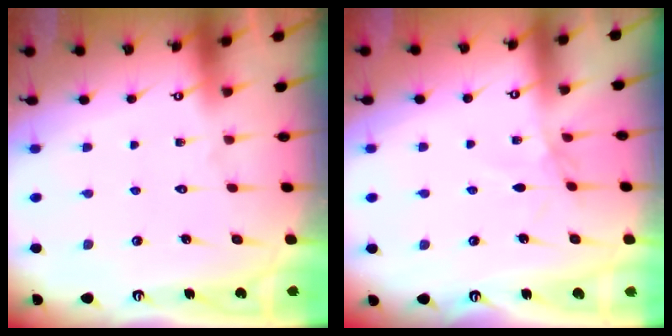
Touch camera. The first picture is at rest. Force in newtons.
{"total": 1.7, "press": 1.7, "slide": 0.4}